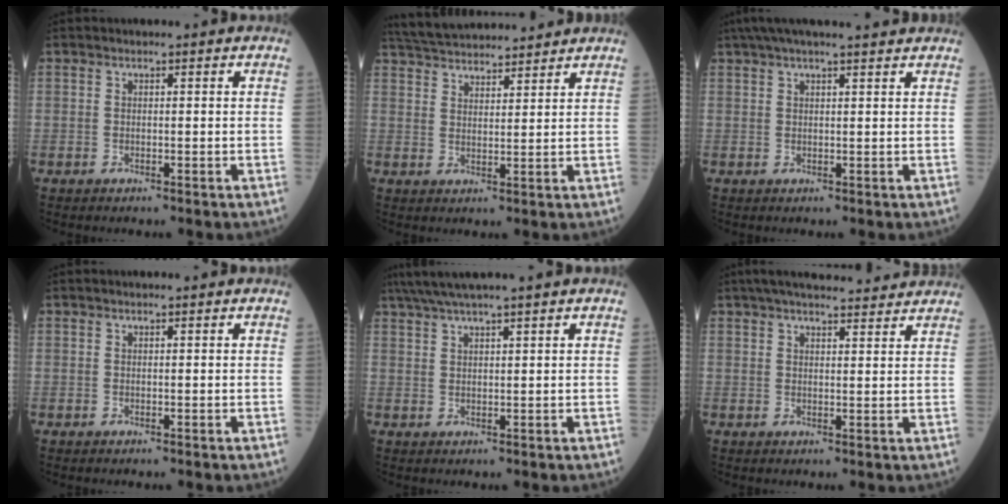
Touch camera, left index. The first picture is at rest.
{"total": 12.8, "force": [12.1, 1.8, 3.7], "torque": [-0.072, 0.034, 0.193]}
{"total": 10.3, "force": [8.9, 0.3, 5.2], "torque": [-0.085, 0.038, 0.117]}
{"total": 0.8, "force": [0.7, -0.1, 0.3], "torque": [-0.009, 0.005, 0.013]}
{"total": 6.8, "force": [5.7, -1.2, 3.5], "torque": [-0.062, 0.027, 0.100]}
{"total": 14.1, "force": [12.7, 2.0, 5.9], "torque": [-0.087, 0.035, 0.170]}